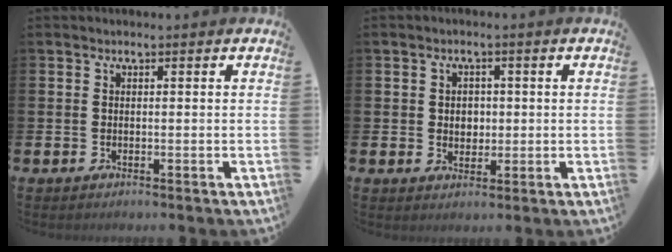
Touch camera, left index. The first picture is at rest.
{"total": 2.4, "force": [0.5, 2.1, 1.1], "torque": [-0.011, 0.005, 0.003]}